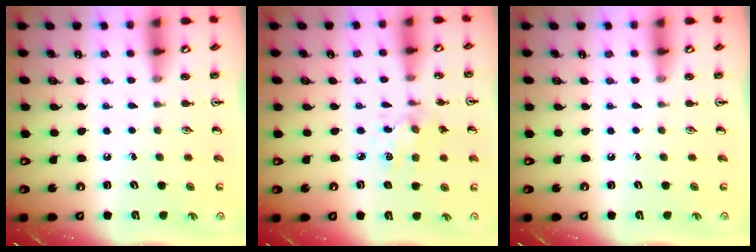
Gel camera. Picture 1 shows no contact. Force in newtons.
{"total": 2.1, "press": 2.1, "slide": 0.4}
{"total": 0.0}